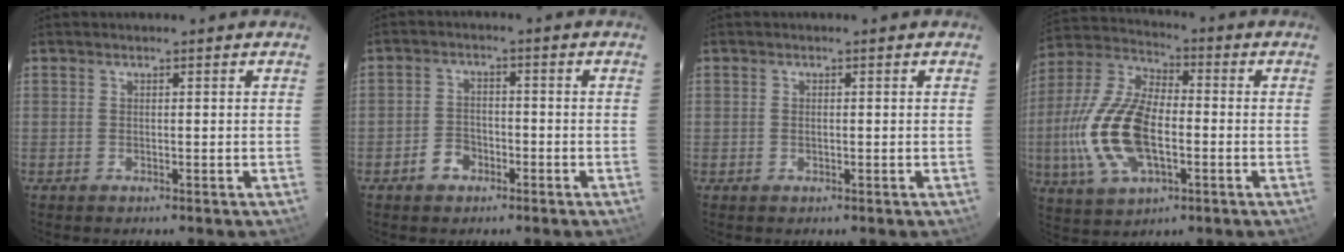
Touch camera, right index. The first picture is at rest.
{"total": 4.1, "force": [-2.5, 3.0, 1.5], "torque": [-0.035, 0.011, -0.040]}
{"total": 0.6, "force": [0.0, 0.3, 0.5], "torque": [-0.009, 0.001, -0.001]}
{"total": 18.1, "force": [-3.4, 8.9, 15.4], "torque": [-0.339, 0.001, -0.062]}